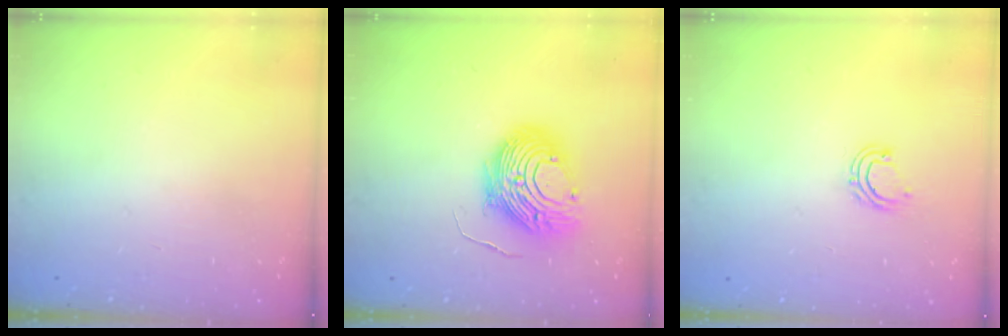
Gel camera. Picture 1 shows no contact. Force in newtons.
{"total": 12.9, "press": 12.9, "slide": 0.6}
{"total": 5.8, "press": 5.7, "slide": 1.1}